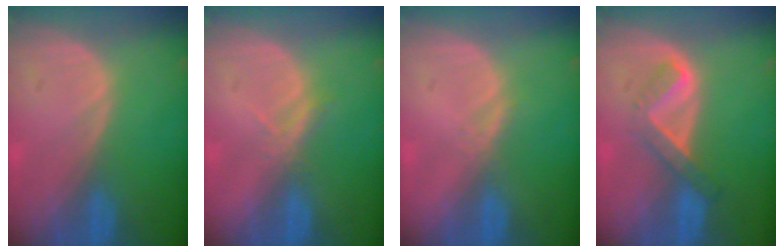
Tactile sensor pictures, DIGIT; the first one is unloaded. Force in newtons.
{"total": 2.1, "press": 1.9, "slide": 0.9}
{"total": 1.2, "press": 1.0, "slide": 0.7}
{"total": 5.1, "press": 4.4, "slide": 2.6}